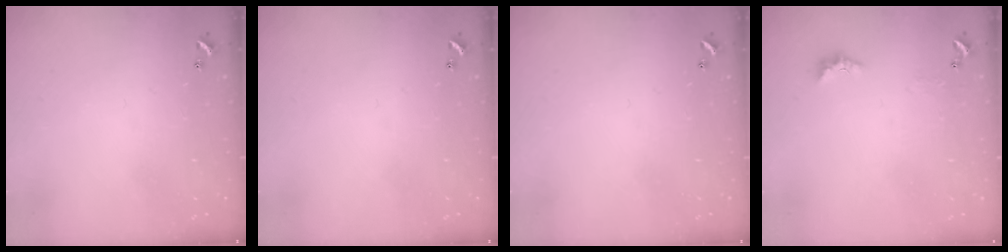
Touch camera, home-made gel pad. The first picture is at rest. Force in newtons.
{"total": 0.0}
{"total": 0.0}
{"total": 2.2, "press": 2.1, "slide": 0.7}